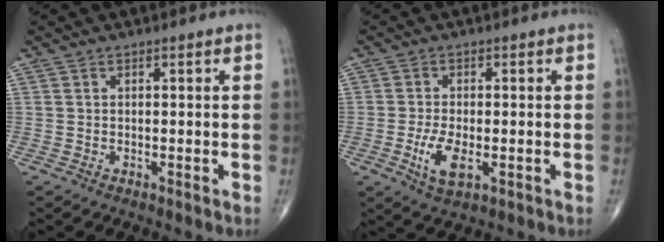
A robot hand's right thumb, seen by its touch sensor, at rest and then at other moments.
{"total": 5.9, "force": [-1.6, 2.6, 5.0], "torque": [-0.097, -0.006, -0.025]}